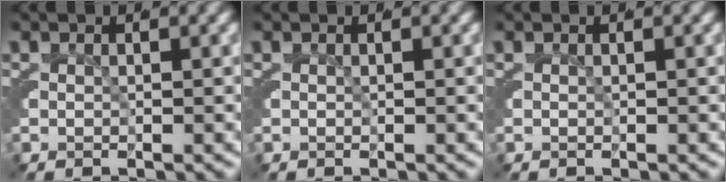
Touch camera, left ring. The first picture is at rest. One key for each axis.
{"total": 0.0}
{"total": 0.0}